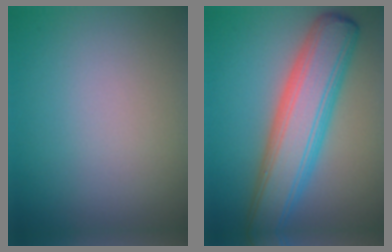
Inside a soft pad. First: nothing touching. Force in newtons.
{"total": 8.0, "press": 8.0, "slide": 0.2}